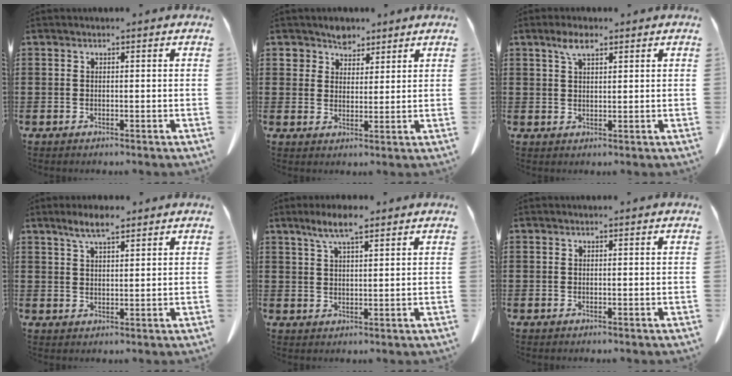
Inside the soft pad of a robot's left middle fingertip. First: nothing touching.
{"total": 4.3, "force": [3.4, 2.6, 0.5], "torque": [-0.019, 0.002, 0.063]}
{"total": 3.7, "force": [2.2, 1.3, 2.7], "torque": [-0.059, 0.004, 0.039]}
{"total": 4.5, "force": [3.2, 0.9, 3.0], "torque": [-0.066, 0.000, 0.058]}
{"total": 5.6, "force": [3.9, 1.0, 4.0], "torque": [-0.085, 0.000, 0.068]}
{"total": 0.0}